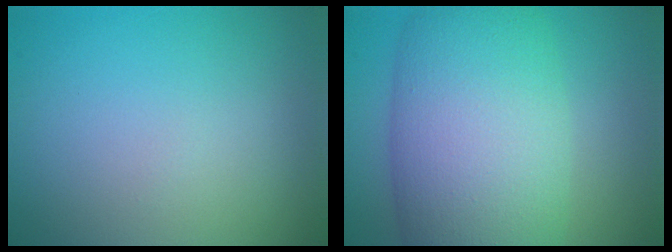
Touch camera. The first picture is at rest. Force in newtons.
{"total": 12.0, "press": 12.0, "slide": 0.6}